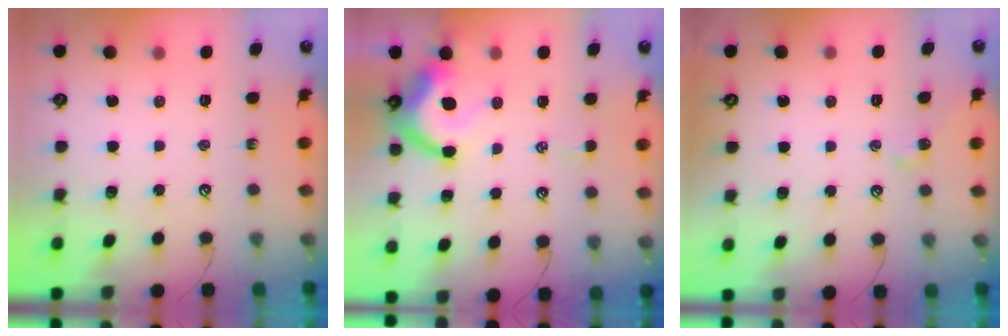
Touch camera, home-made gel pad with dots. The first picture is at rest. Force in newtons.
{"total": 7.9, "press": 7.8, "slide": 1.4}
{"total": 0.5, "press": 0.4, "slide": 0.4}